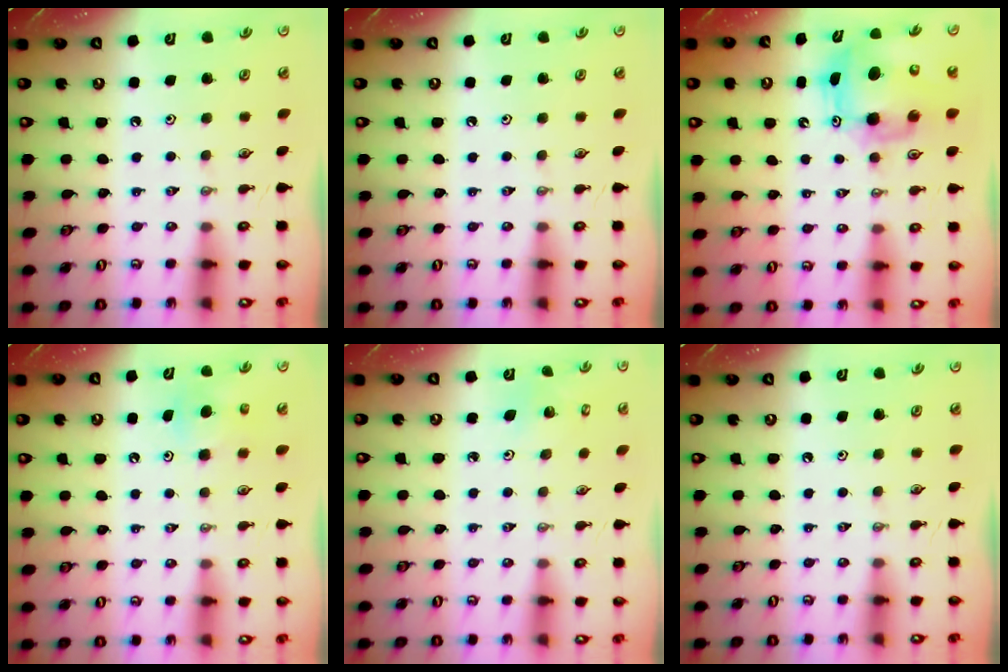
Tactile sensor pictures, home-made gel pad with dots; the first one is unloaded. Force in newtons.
{"total": 0.0}
{"total": 10.0, "press": 9.9, "slide": 1.6}
{"total": 5.2, "press": 5.2, "slide": 0.4}
{"total": 2.2, "press": 2.2, "slide": 0.2}
{"total": 0.0}